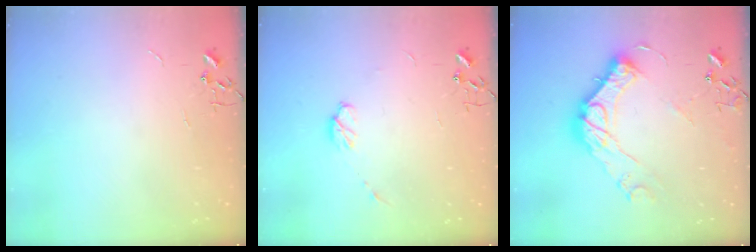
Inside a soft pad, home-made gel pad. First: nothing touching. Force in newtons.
{"total": 5.7, "press": 5.6, "slide": 1.2}
{"total": 17.5, "press": 17.4, "slide": 1.4}